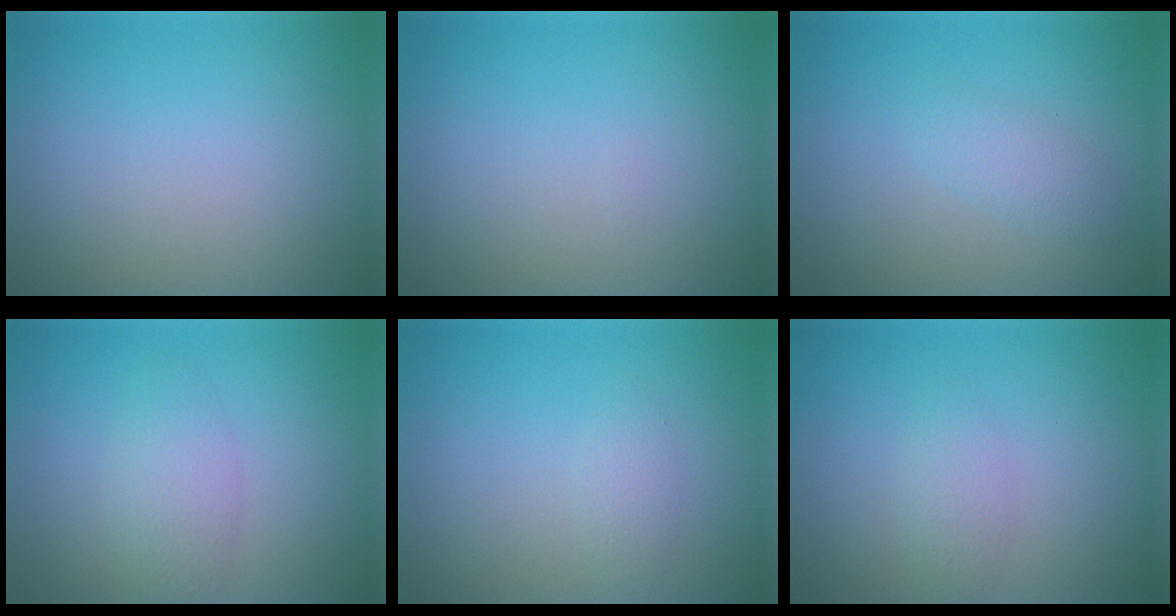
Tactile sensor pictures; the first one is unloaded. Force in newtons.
{"total": 0.0}
{"total": 1.6, "press": 1.6, "slide": 0.1}
{"total": 2.7, "press": 2.7, "slide": 0.1}
{"total": 1.1, "press": 1.1, "slide": 0.0}
{"total": 1.6, "press": 1.6, "slide": 0.1}